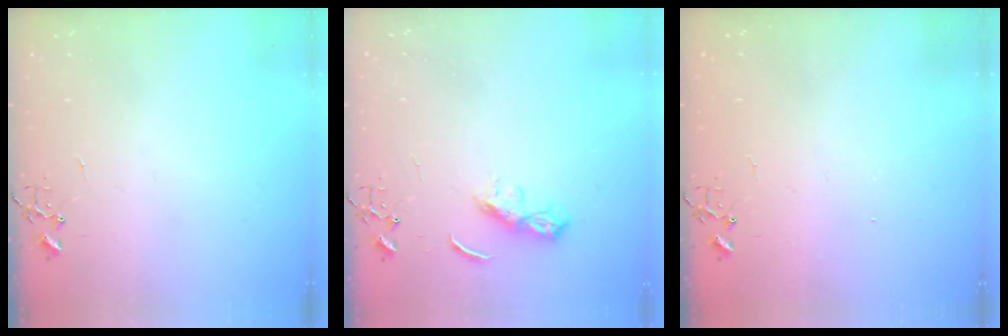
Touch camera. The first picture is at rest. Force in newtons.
{"total": 6.7, "press": 6.7, "slide": 0.6}
{"total": 1.1, "press": 1.1, "slide": 0.1}